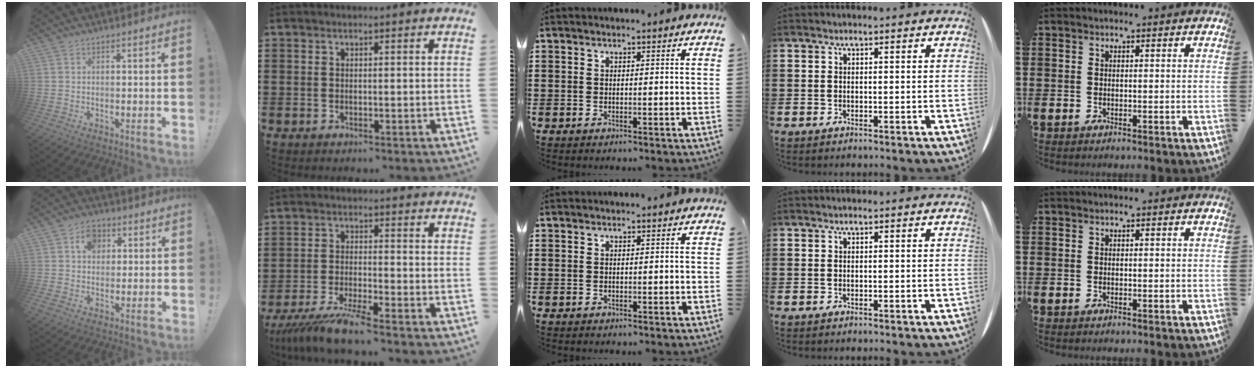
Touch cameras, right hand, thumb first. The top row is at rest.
{"thumb": {"total": 8.3, "force": [2.7, 6.7, 4.1], "torque": [-0.053, -0.003, 0.051]}, "index": {"total": 6.4, "force": [-5.4, -0.5, 3.3], "torque": [-0.077, -0.021, -0.104]}}